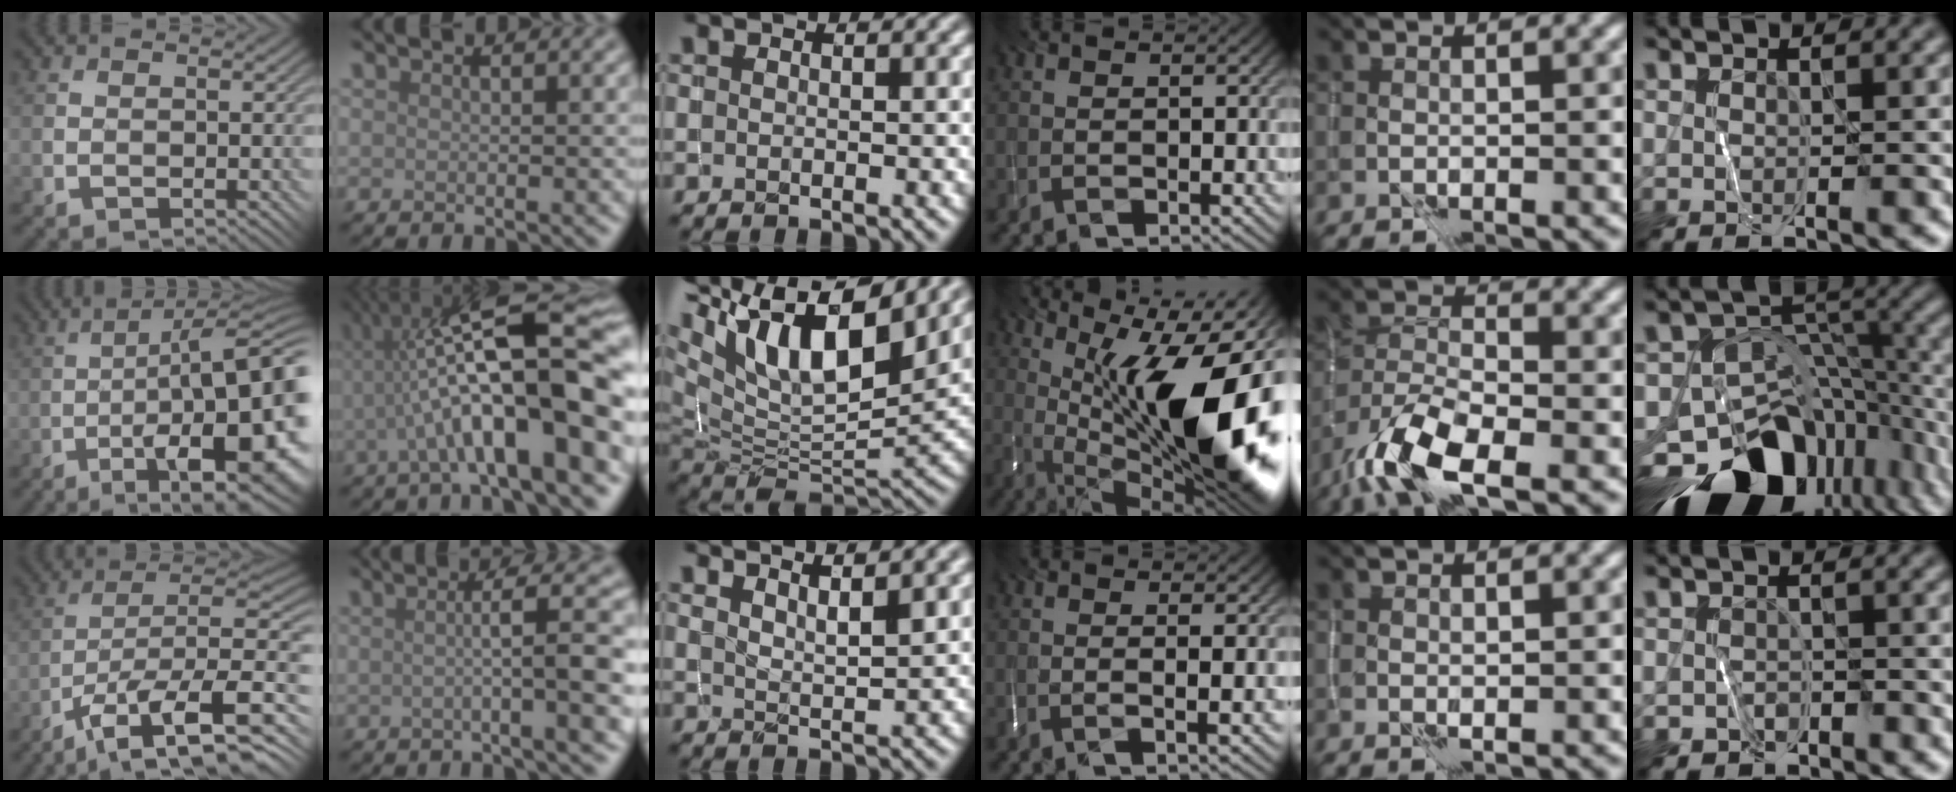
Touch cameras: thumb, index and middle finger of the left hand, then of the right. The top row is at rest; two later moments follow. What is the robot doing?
{"motion": "wrap", "object": "thread"}